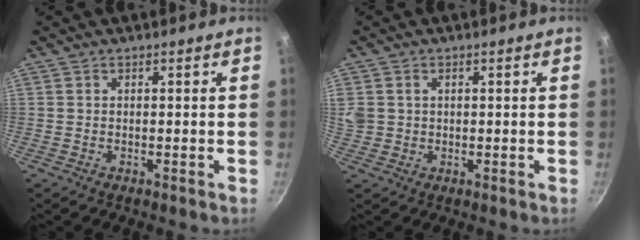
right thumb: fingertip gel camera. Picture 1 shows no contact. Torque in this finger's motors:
{"motor_torque": [-0.06, -0.31, -0.02, 0.42, 0.03]}